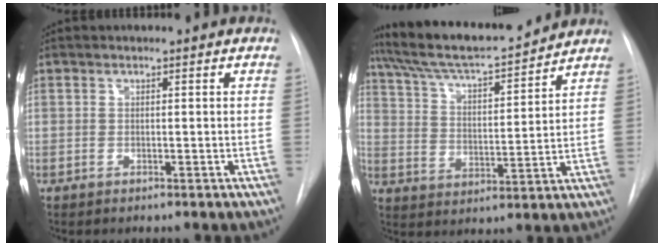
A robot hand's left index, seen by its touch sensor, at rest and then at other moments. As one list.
[{"total": 16.6, "force": [15.0, 1.8, 6.8], "torque": [-0.122, 0.008, 0.246]}]